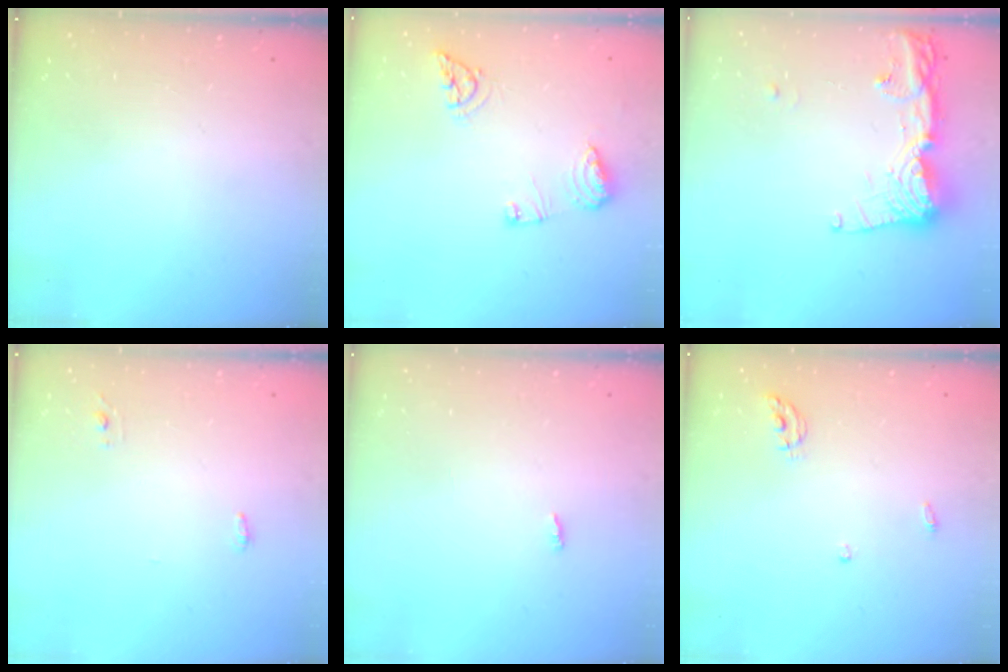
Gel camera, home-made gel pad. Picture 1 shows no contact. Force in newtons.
{"total": 9.7, "press": 9.6, "slide": 1.1}
{"total": 14.5, "press": 14.4, "slide": 1.7}
{"total": 7.6, "press": 3.8, "slide": 6.6}
{"total": 1.9, "press": 1.9, "slide": 0.2}
{"total": 5.2, "press": 5.2, "slide": 0.4}